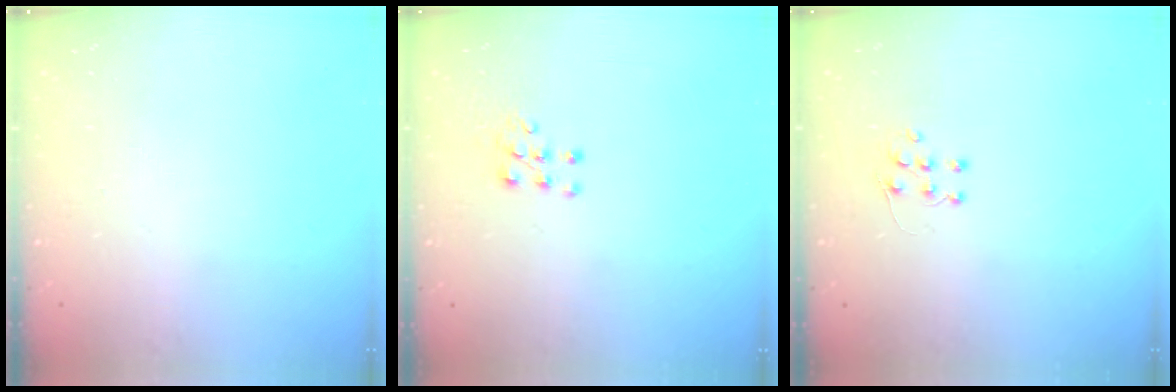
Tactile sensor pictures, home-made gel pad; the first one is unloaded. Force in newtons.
{"total": 6.0, "press": 6.0, "slide": 0.5}
{"total": 5.7, "press": 5.6, "slide": 0.4}